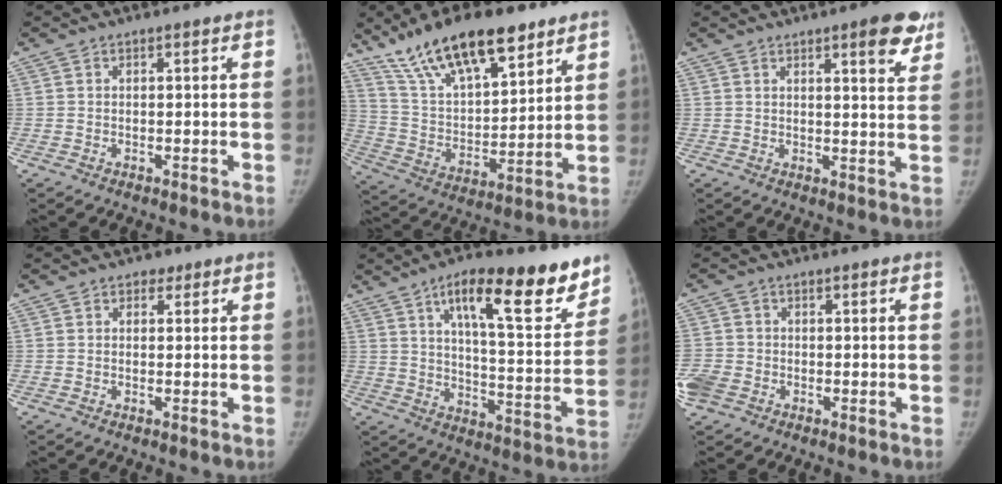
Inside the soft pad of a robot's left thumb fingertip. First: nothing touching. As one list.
[{"total": 20.8, "force": [14.3, 7.6, 13.0], "torque": [-0.194, -0.052, 0.259]}, {"total": 7.6, "force": [4.6, 1.8, 5.7], "torque": [-0.054, -0.022, 0.056]}, {"total": 1.4, "force": [0.7, 1.1, 0.4], "torque": [0.008, -0.001, 0.002]}, {"total": 20.8, "force": [12.6, 6.4, 15.3], "torque": [-0.179, -0.056, 0.189]}, {"total": 7.5, "force": [-2.8, 6.1, 3.2], "torque": [-0.095, 0.010, -0.051]}]